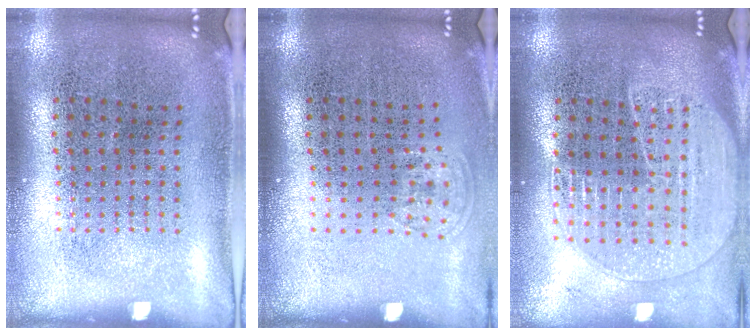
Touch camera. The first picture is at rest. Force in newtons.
{"total": 0.7, "press": 0.6, "slide": 0.4}
{"total": 1.9, "press": 1.7, "slide": 0.8}